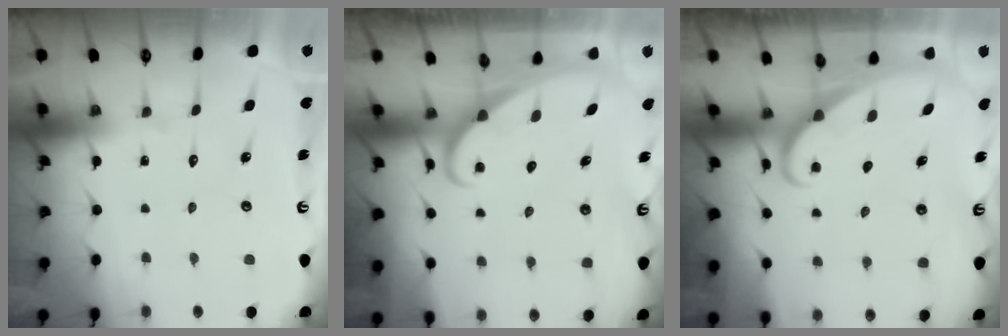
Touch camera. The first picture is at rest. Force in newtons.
{"total": 1.8, "press": 1.8, "slide": 0.1}
{"total": 1.6, "press": 1.6, "slide": 0.1}